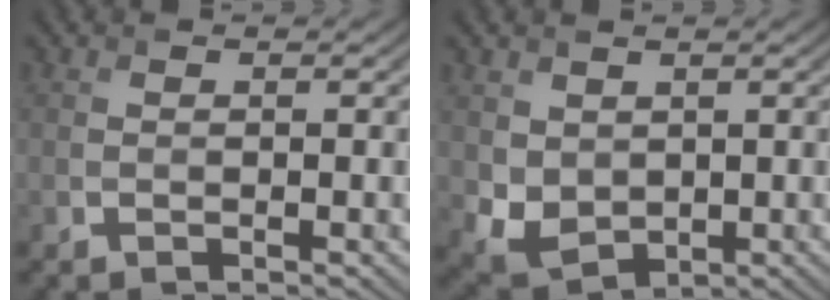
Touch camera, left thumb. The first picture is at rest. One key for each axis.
{"total": 4.3, "fx": 1.2, "fy": 3.5, "fz": 2.3, "tx": -0.068, "ty": -0.015, "tz": 0.030}